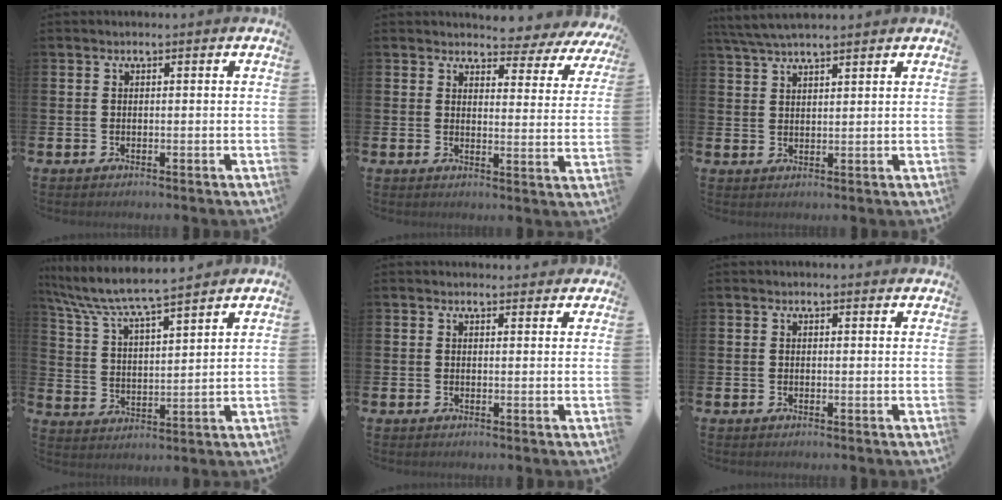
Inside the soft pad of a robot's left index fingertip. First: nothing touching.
{"total": 3.6, "force": [3.4, 1.2, 0.3], "torque": [-0.013, -0.035, 0.053]}
{"total": 4.5, "force": [4.1, 0.5, 1.8], "torque": [-0.043, -0.009, 0.075]}
{"total": 7.5, "force": [7.1, 0.5, 2.5], "torque": [-0.084, -0.047, 0.122]}
{"total": 1.7, "force": [1.6, 0.5, 0.0], "torque": [0.020, -0.011, 0.025]}
{"total": 0.8, "force": [0.8, 0.0, 0.1], "torque": [0.013, -0.005, 0.012]}